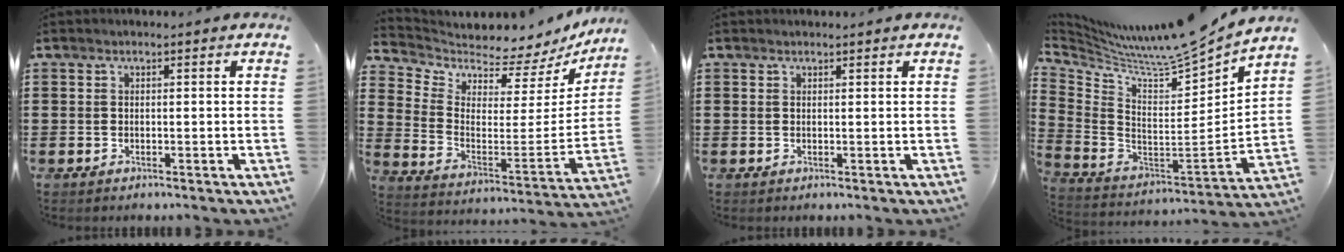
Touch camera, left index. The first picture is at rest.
{"total": 3.0, "force": [2.9, 0.8, -0.2], "torque": [-0.026, -0.052, 0.043]}
{"total": 0.6, "force": [0.6, 0.1, 0.1], "torque": [-0.004, 0.000, 0.012]}
{"total": 7.6, "force": [7.1, -0.3, 2.7], "torque": [-0.080, -0.070, 0.108]}